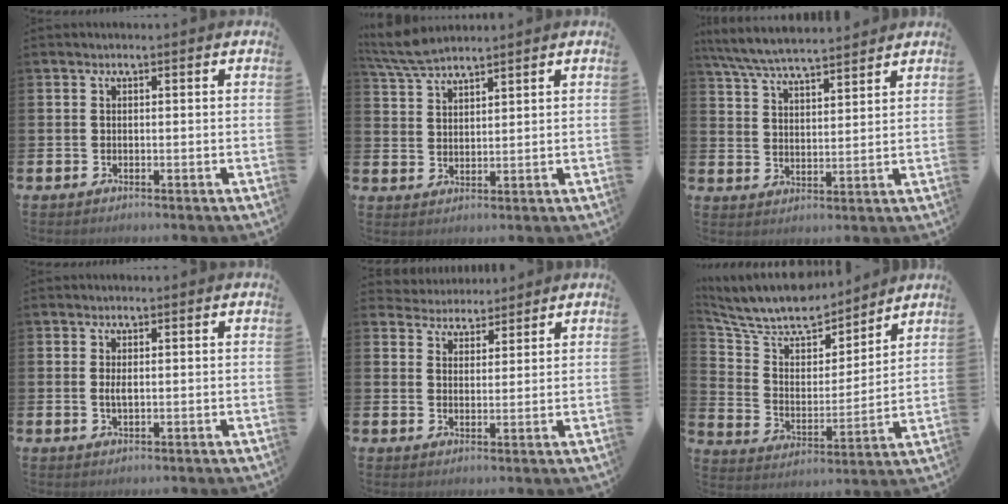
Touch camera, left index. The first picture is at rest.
{"total": 5.3, "force": [5.0, 0.7, 1.6], "torque": [-0.051, -0.016, 0.093]}
{"total": 6.7, "force": [6.5, 0.6, 1.8], "torque": [-0.061, -0.028, 0.117]}
{"total": 1.3, "force": [0.3, 0.4, 1.2], "torque": [-0.013, -0.002, 0.001]}
{"total": 4.0, "force": [3.7, 1.1, -0.7], "torque": [-0.009, -0.018, 0.069]}
{"total": 10.4, "force": [9.6, 3.1, 2.6], "torque": [-0.090, -0.073, 0.168]}